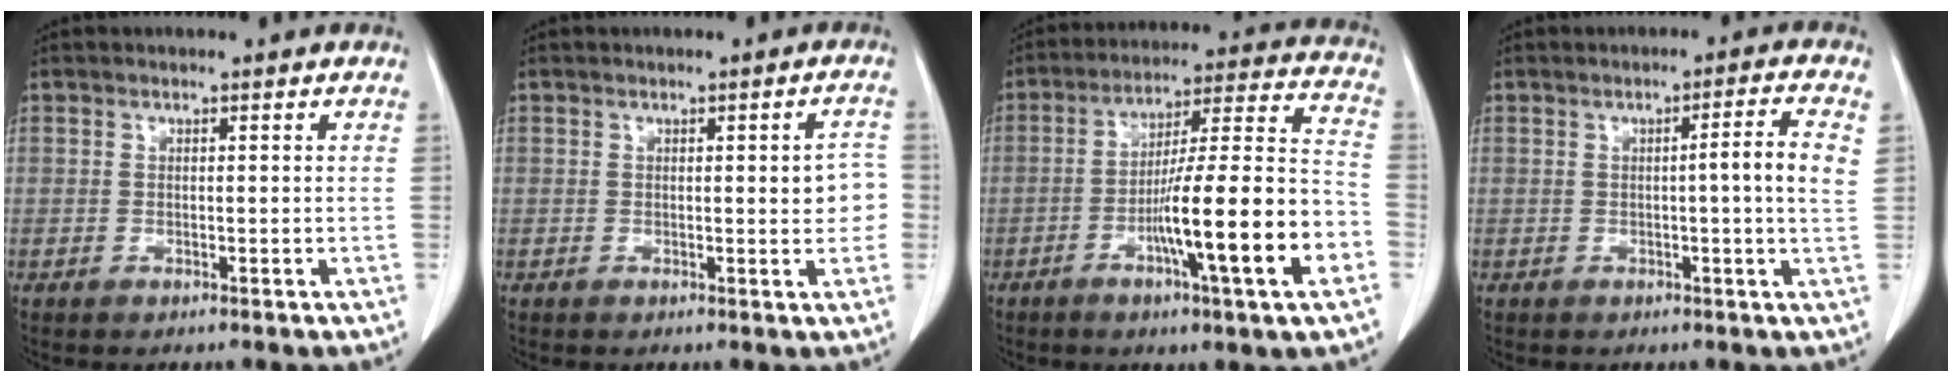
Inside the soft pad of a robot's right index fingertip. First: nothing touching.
{"total": 3.9, "force": [-0.1, 1.0, 3.8], "torque": [-0.034, 0.005, -0.005]}
{"total": 18.3, "force": [-6.4, 0.3, 17.2], "torque": [-0.253, 0.006, -0.098]}
{"total": 4.9, "force": [0.5, -0.7, 4.8], "torque": [-0.068, 0.000, 0.006]}